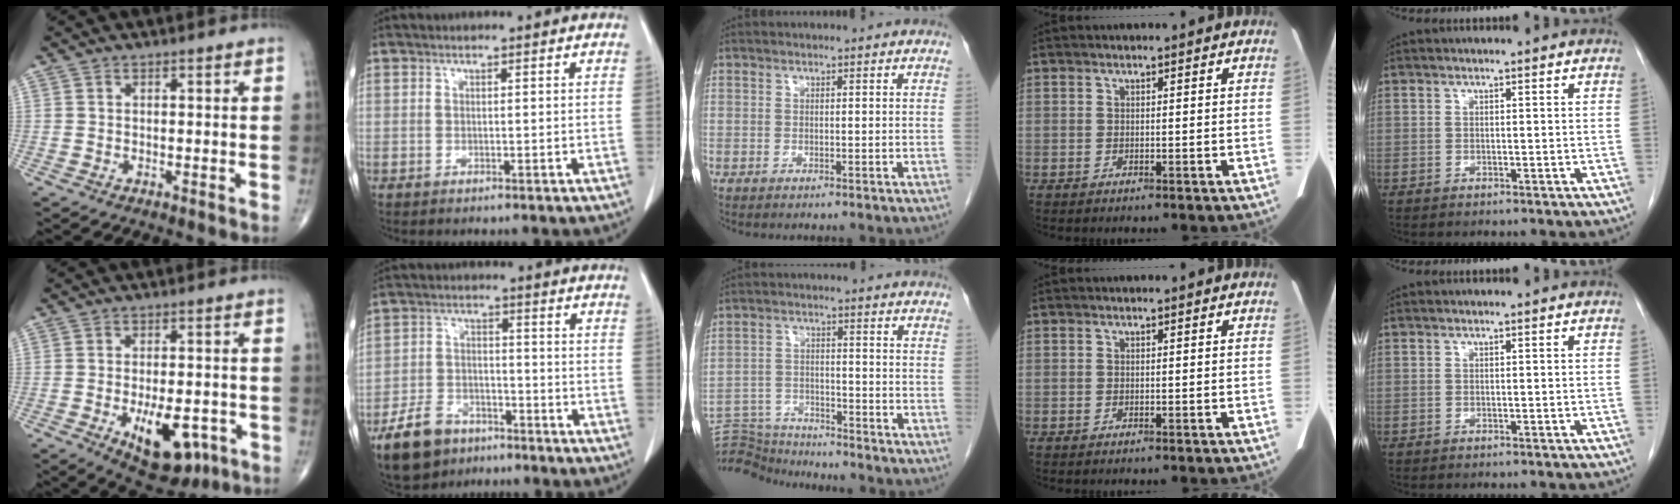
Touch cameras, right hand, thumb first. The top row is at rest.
{"thumb": {"total": 11.1, "force": [-4.3, 5.7, 8.5], "torque": [-0.100, 0.006, -0.048]}, "index": {"total": 7.7, "force": [-5.3, 5.0, 2.5], "torque": [-0.060, 0.003, -0.087]}, "middle": {"total": 8.7, "force": [-8.7, 0.7, 0.3], "torque": [-0.006, 0.005, -0.151]}}